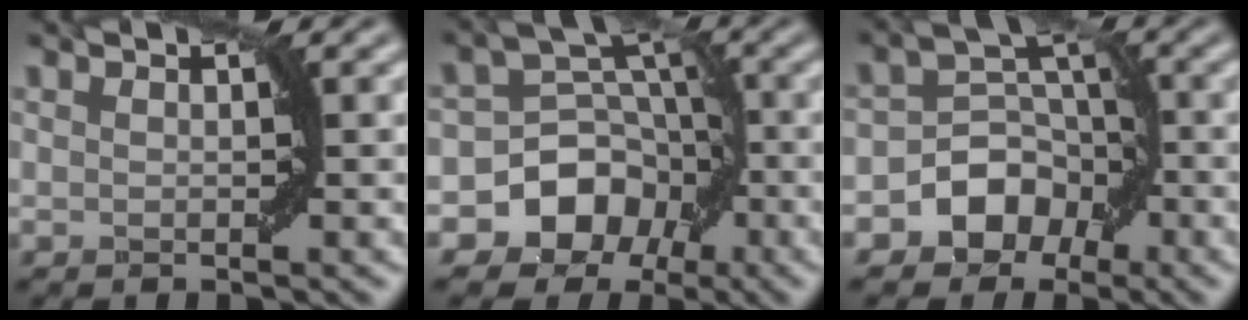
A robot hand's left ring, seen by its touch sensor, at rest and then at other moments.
{"total": 7.3, "force": [-3.4, 6.0, 2.4], "torque": [-0.009, 0.015, -0.083]}
{"total": 5.0, "force": [-2.4, 3.8, 2.2], "torque": [-0.007, 0.013, -0.050]}